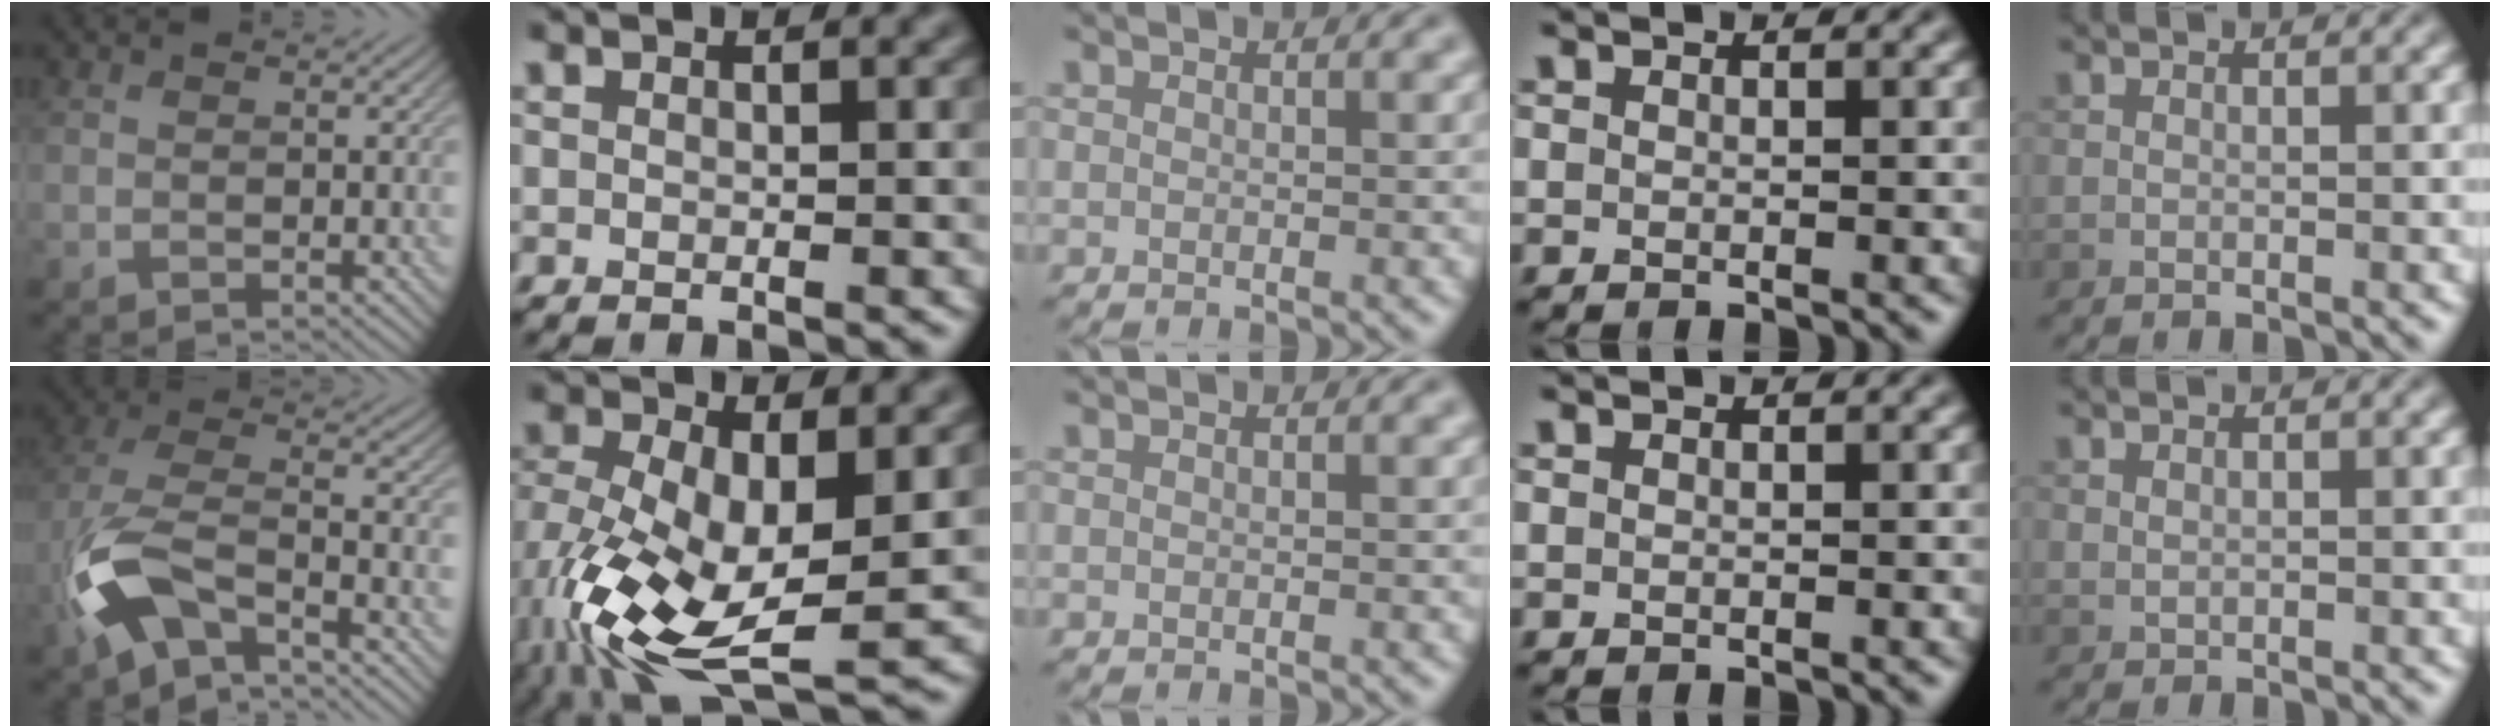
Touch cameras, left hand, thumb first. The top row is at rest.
{"thumb": {"total": 11.1, "force": [-5.2, 4.2, 8.9], "torque": [-0.201, -0.005, -0.116]}, "index": {"total": 13.2, "force": [-3.9, 5.9, 11.1], "torque": [-0.243, -0.028, -0.068]}}